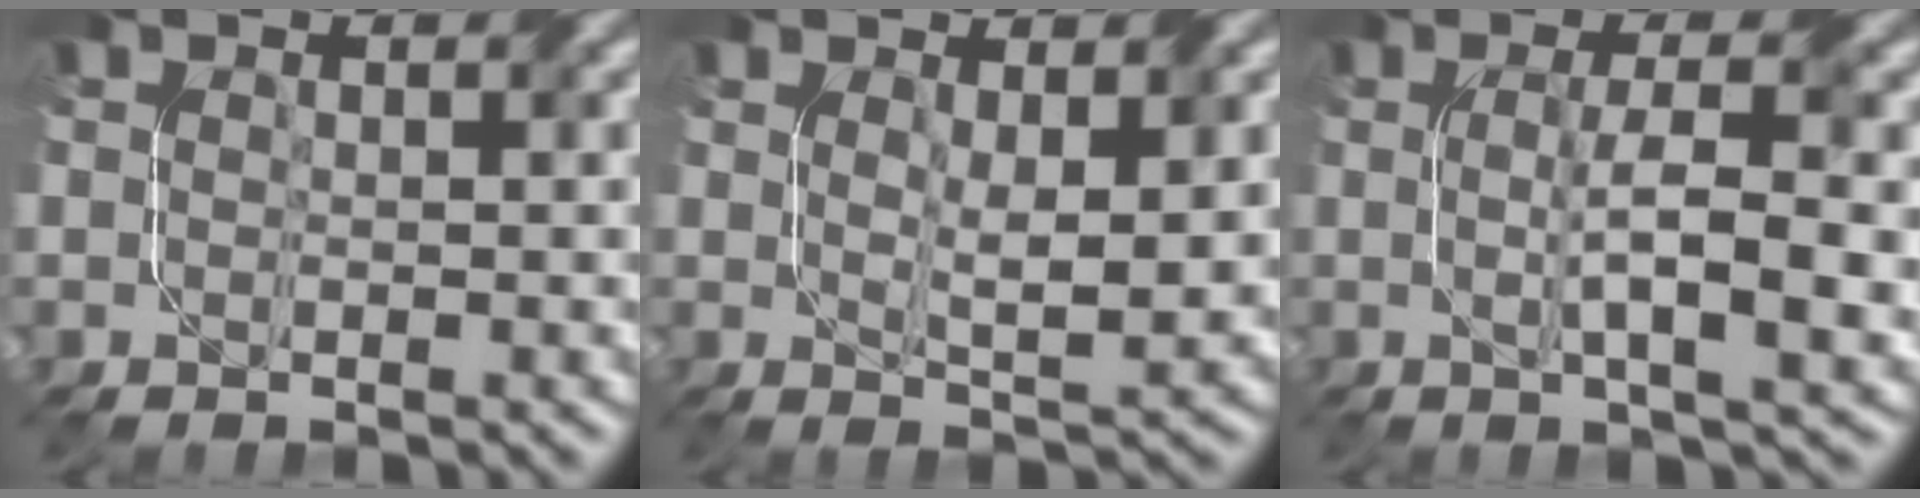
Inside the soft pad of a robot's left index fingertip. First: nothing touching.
{"total": 3.0, "force": [0.9, 0.8, 2.8], "torque": [-0.054, -0.006, 0.020]}
{"total": 5.8, "force": [-0.1, 1.1, 5.7], "torque": [-0.095, 0.001, 0.000]}